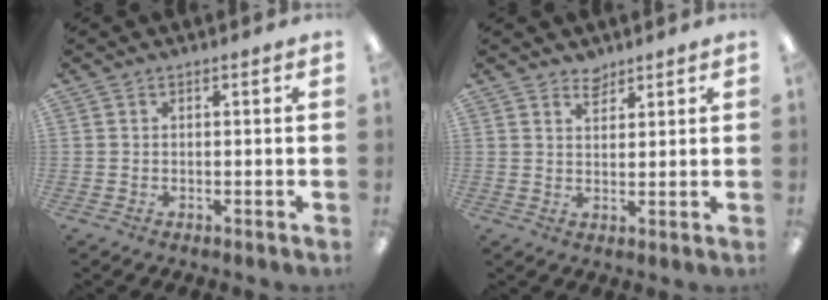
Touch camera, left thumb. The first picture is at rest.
{"total": 3.1, "force": [2.7, 1.4, 0.6], "torque": [-0.001, -0.018, 0.049]}